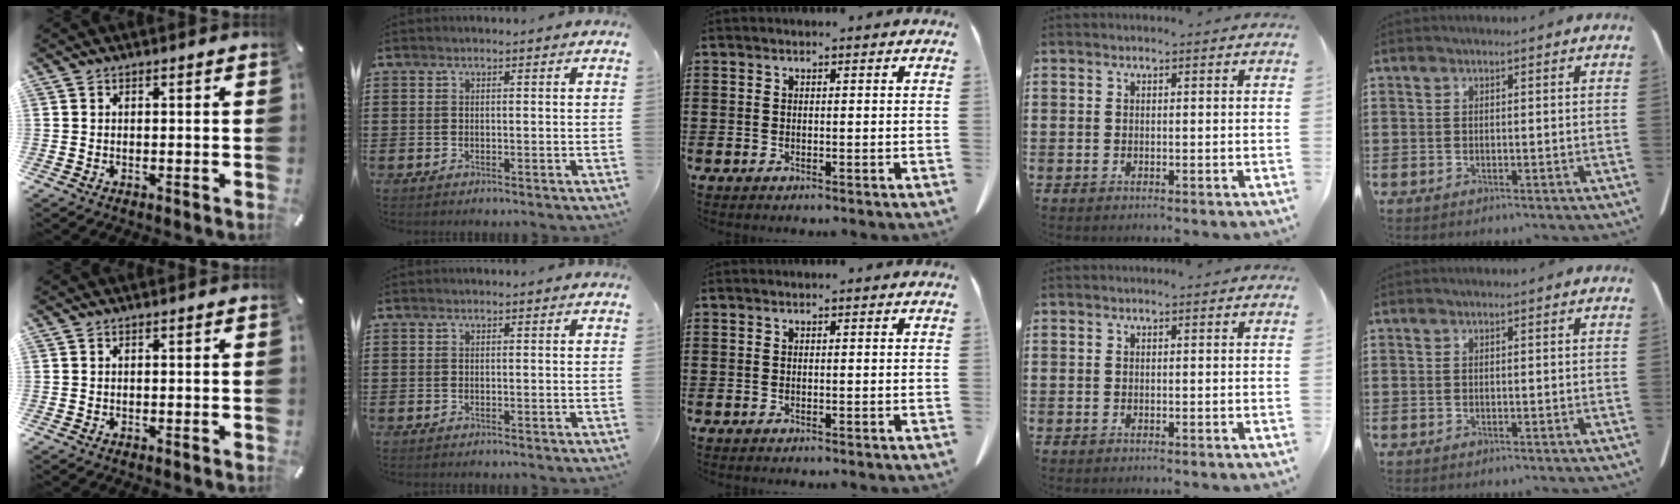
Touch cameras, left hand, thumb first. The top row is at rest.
{}